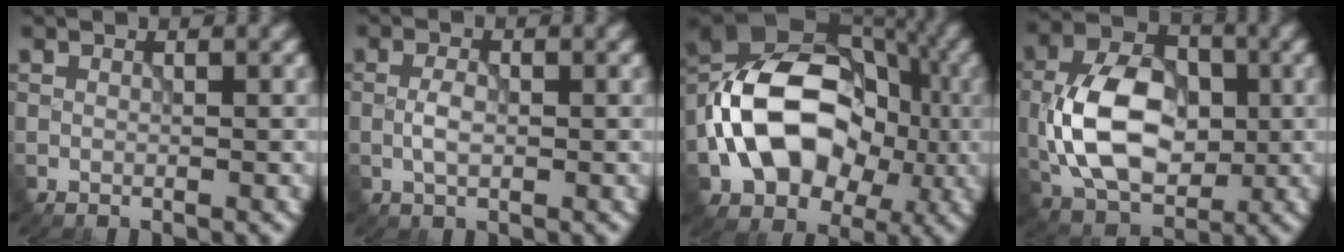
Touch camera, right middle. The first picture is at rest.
{"total": 1.9, "force": [-0.4, 0.9, 1.7], "torque": [-0.033, 0.004, -0.011]}
{"total": 13.6, "force": [-2.2, 9.6, 9.4], "torque": [-0.163, 0.012, -0.052]}
{"total": 10.1, "force": [-1.0, 6.6, 7.5], "torque": [-0.151, 0.011, -0.026]}